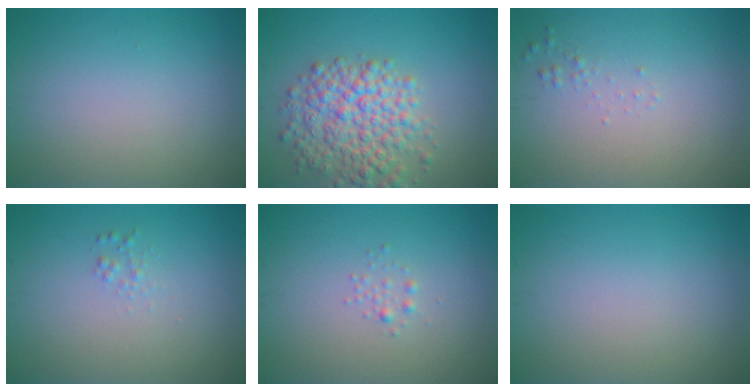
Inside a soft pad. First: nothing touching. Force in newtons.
{"total": 6.1, "press": 6.1, "slide": 0.2}
{"total": 0.6, "press": 0.6, "slide": 0.0}
{"total": 0.7, "press": 0.7, "slide": 0.0}
{"total": 0.8, "press": 0.8, "slide": 0.0}
{"total": 0.0}